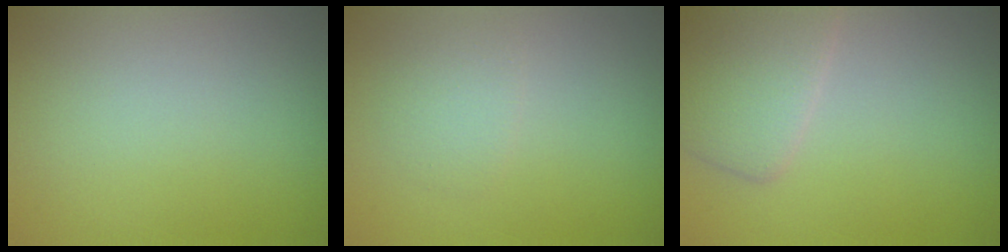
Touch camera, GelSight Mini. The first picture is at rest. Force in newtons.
{"total": 1.6, "press": 1.6, "slide": 0.1}
{"total": 3.8, "press": 3.8, "slide": 0.3}